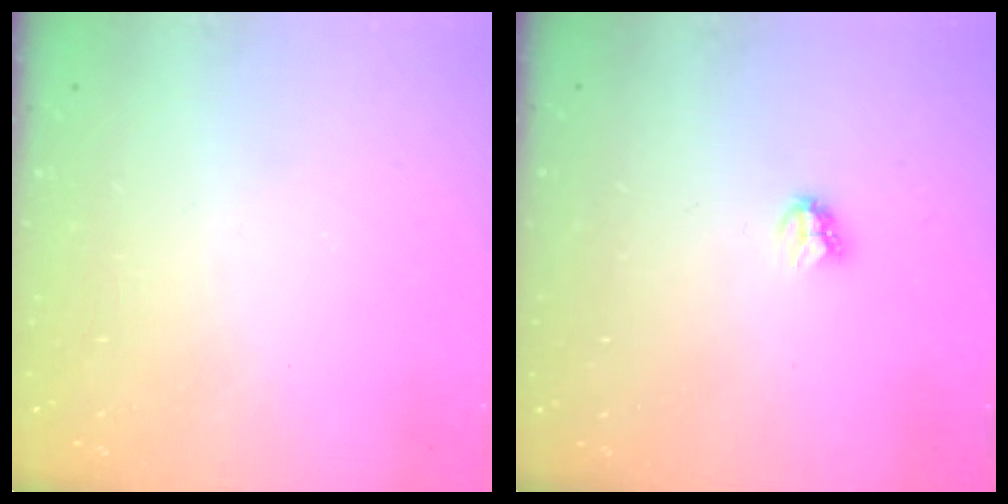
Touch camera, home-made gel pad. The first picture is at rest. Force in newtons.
{"total": 2.8, "press": 2.8, "slide": 0.3}